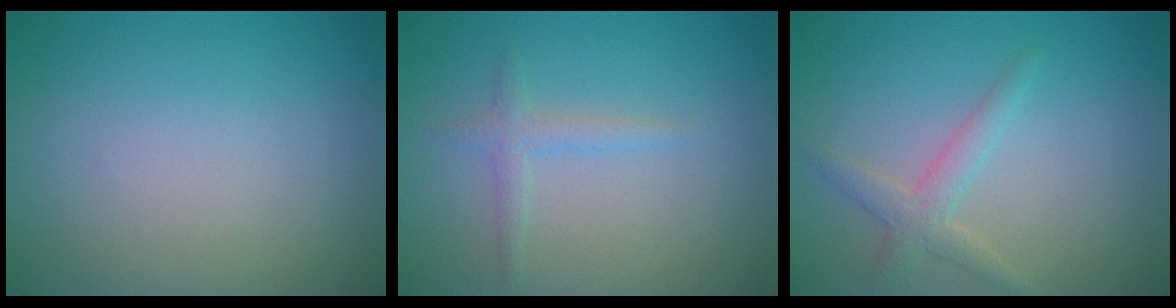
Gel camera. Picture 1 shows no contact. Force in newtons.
{"total": 1.4, "press": 1.4, "slide": 0.1}
{"total": 2.2, "press": 2.2, "slide": 0.1}